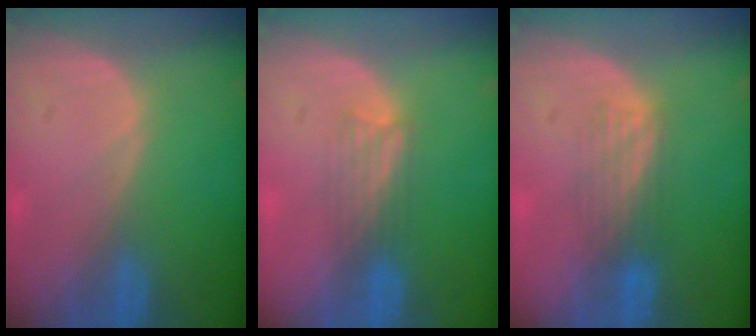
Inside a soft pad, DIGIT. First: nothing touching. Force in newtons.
{"total": 3.0, "press": 2.8, "slide": 1.1}
{"total": 3.5, "press": 3.5, "slide": 0.0}